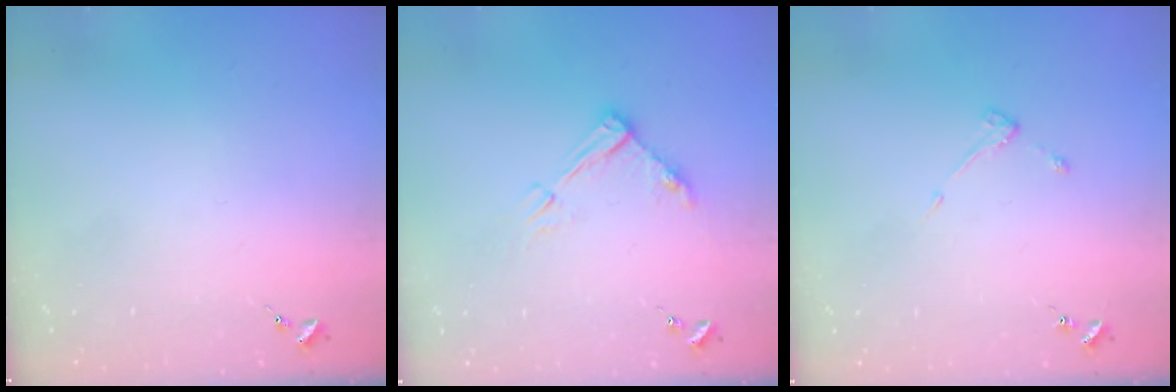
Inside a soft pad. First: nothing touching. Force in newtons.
{"total": 9.1, "press": 9.1, "slide": 0.8}
{"total": 2.9, "press": 2.9, "slide": 0.5}